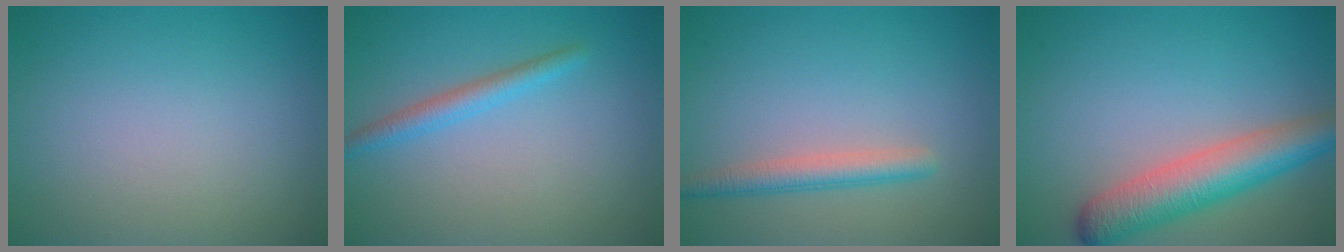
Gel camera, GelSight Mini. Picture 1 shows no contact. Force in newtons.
{"total": 2.0, "press": 2.0, "slide": 0.1}
{"total": 2.6, "press": 2.6, "slide": 0.1}
{"total": 6.1, "press": 6.1, "slide": 0.3}